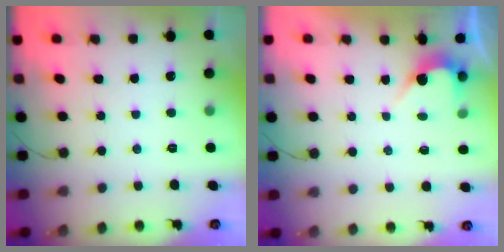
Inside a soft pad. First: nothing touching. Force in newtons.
{"total": 2.5, "press": 2.5, "slide": 0.2}